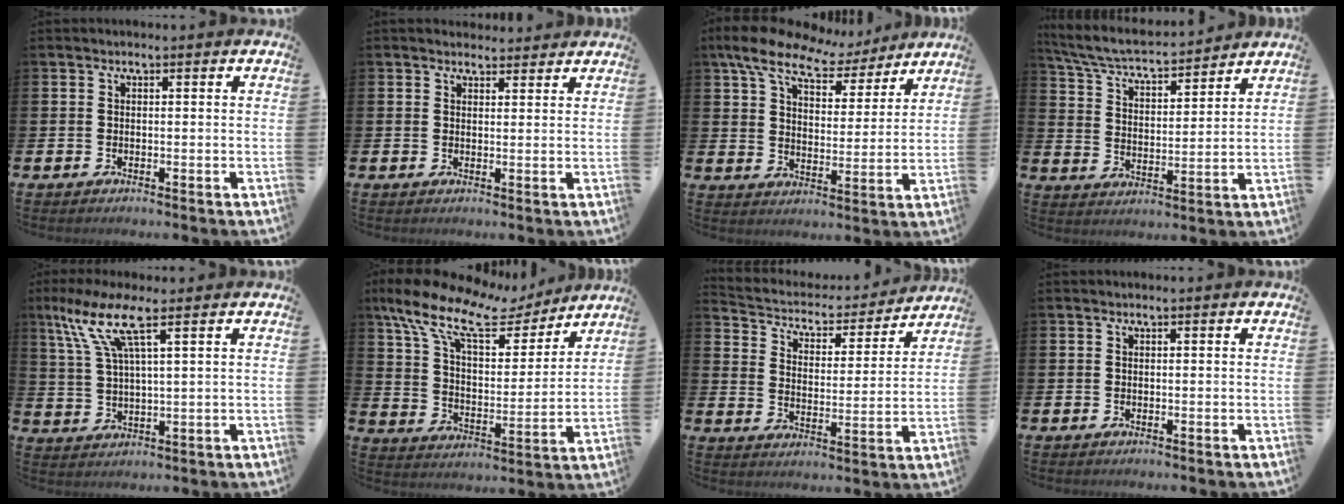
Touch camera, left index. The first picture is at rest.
{"total": 2.2, "force": [2.0, 0.7, -0.2], "torque": [0.009, -0.010, 0.036]}
{"total": 9.9, "force": [8.2, 4.0, 3.9], "torque": [-0.096, -0.048, 0.144]}
{"total": 5.9, "force": [5.6, 1.0, 1.8], "torque": [-0.065, -0.042, 0.093]}
{"total": 8.9, "force": [5.5, 2.0, 6.7], "torque": [-0.142, -0.005, 0.097]}
{"total": 12.7, "force": [9.9, 4.9, 6.3], "torque": [-0.153, -0.055, 0.172]}
{"total": 4.7, "force": [4.4, 1.6, 0.7], "torque": [-0.047, -0.039, 0.069]}
{"total": 0.0}